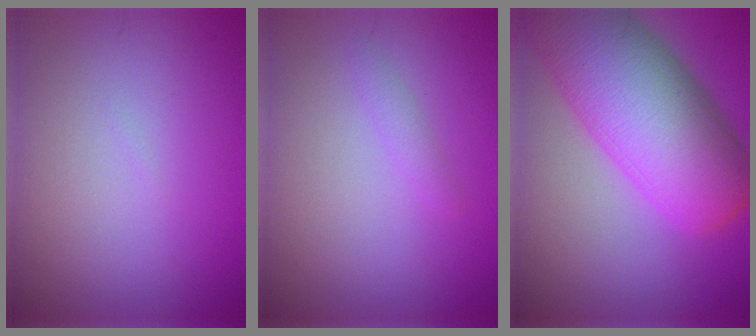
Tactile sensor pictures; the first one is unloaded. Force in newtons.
{"total": 1.0, "press": 1.0, "slide": 0.0}
{"total": 13.0, "press": 13.0, "slide": 0.7}